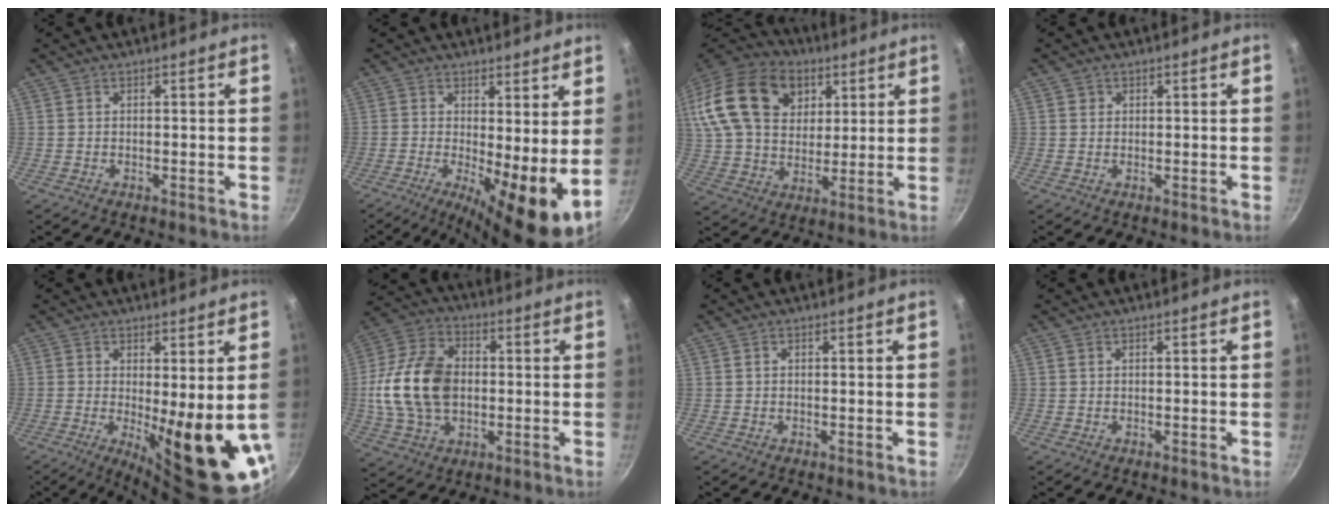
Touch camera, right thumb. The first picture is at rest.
{"total": 10.6, "force": [-0.3, 3.1, 10.1], "torque": [-0.137, -0.014, -0.006]}
{"total": 28.5, "force": [10.7, 20.3, 17.0], "torque": [-0.353, 0.025, 0.186]}
{"total": 1.1, "force": [0.4, 1.0, 0.2], "torque": [0.001, 0.003, 0.003]}
{"total": 14.4, "force": [-1.4, 3.9, 13.8], "torque": [-0.164, -0.030, -0.004]}
{"total": 18.1, "force": [0.0, 12.6, 13.0], "torque": [-0.236, 0.020, -0.004]}
{"total": 0.0}
{"total": 0.0}